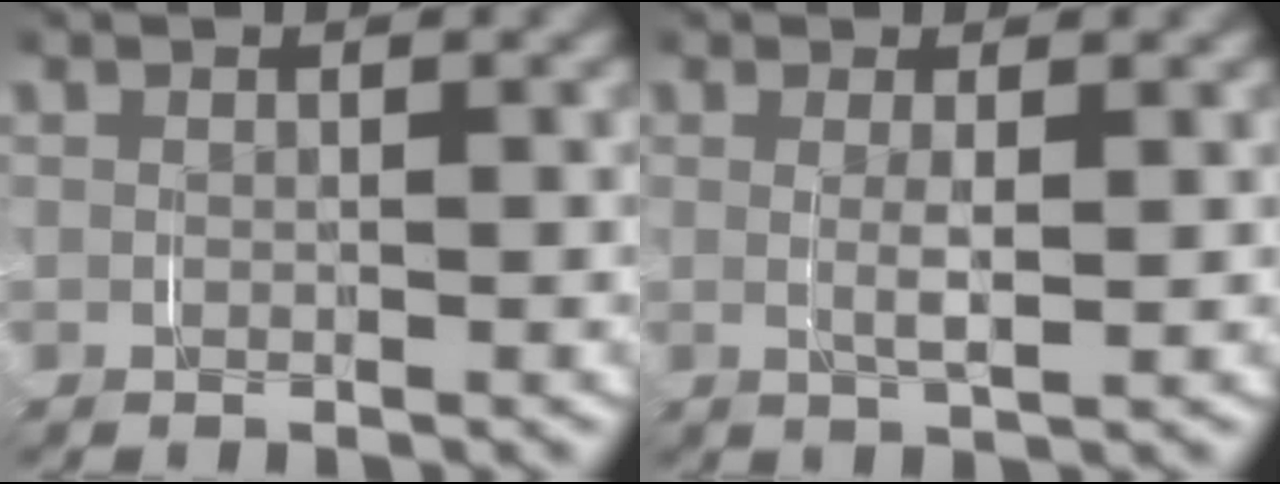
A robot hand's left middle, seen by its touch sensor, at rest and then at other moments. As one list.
[{"total": 1.9, "force": [0.2, 0.0, 1.9], "torque": [-0.036, -0.008, 0.010]}]